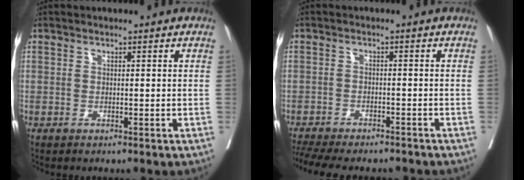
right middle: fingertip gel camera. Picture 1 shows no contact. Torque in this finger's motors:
{"motor_torque": [1.02, -1.12, 0.17, 0.04]}